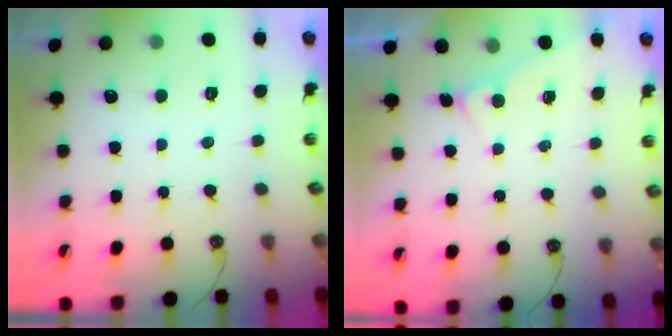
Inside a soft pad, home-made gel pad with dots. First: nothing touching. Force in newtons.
{"total": 2.3, "press": 2.3, "slide": 0.1}